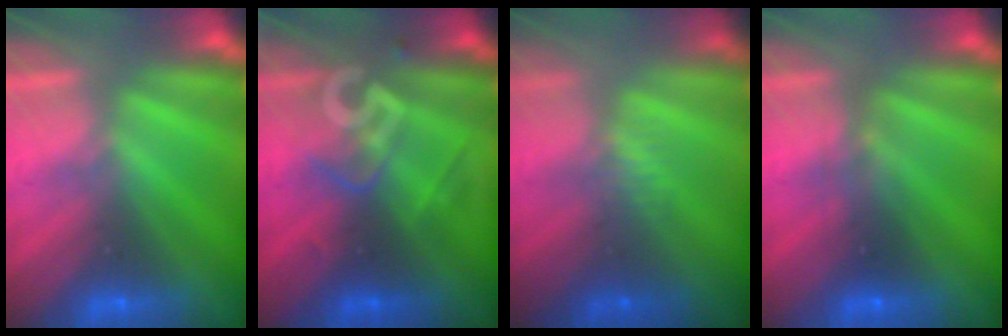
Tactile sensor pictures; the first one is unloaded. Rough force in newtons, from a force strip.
{"total": 2.7}
{"total": 2.3}
{"total": 2.3}